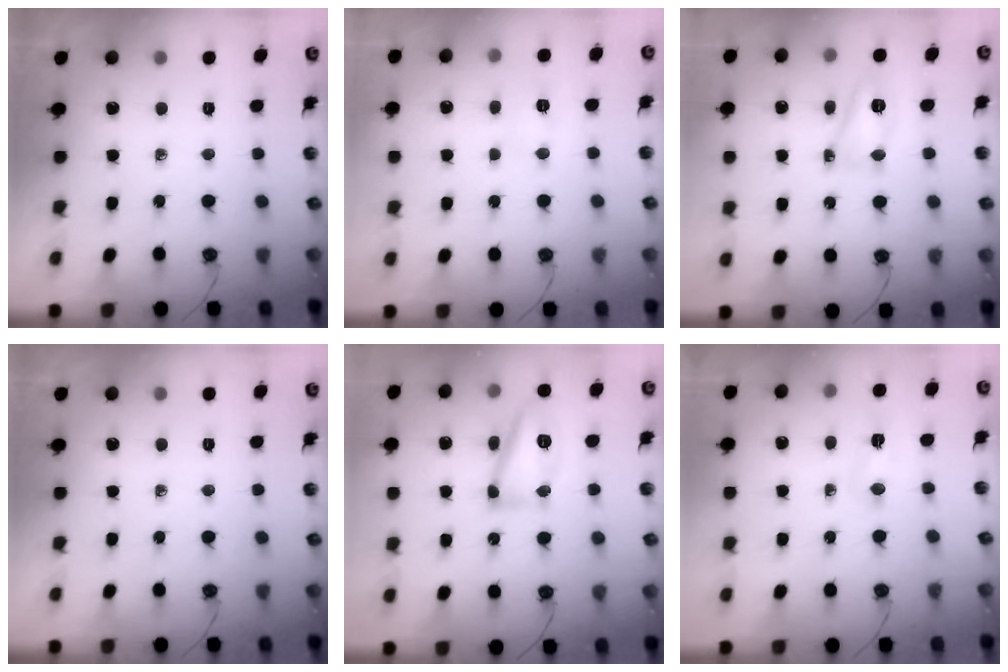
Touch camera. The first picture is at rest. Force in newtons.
{"total": 4.6, "press": 4.4, "slide": 1.2}
{"total": 10.3, "press": 10.3, "slide": 0.8}
{"total": 0.0}
{"total": 13.9, "press": 13.9, "slide": 1.1}
{"total": 4.1, "press": 3.9, "slide": 1.3}